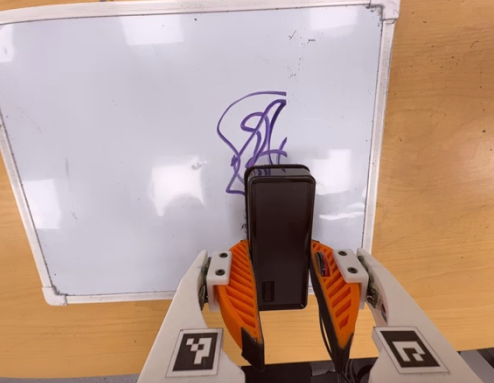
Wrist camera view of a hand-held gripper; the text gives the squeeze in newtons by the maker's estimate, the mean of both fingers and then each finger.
{"total": 6.4, "left": 5.5, "right": 7.3}